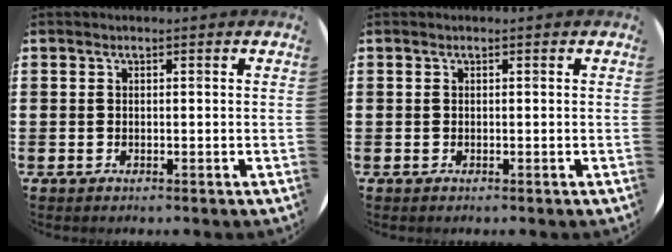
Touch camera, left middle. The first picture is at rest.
{"total": 0.0}